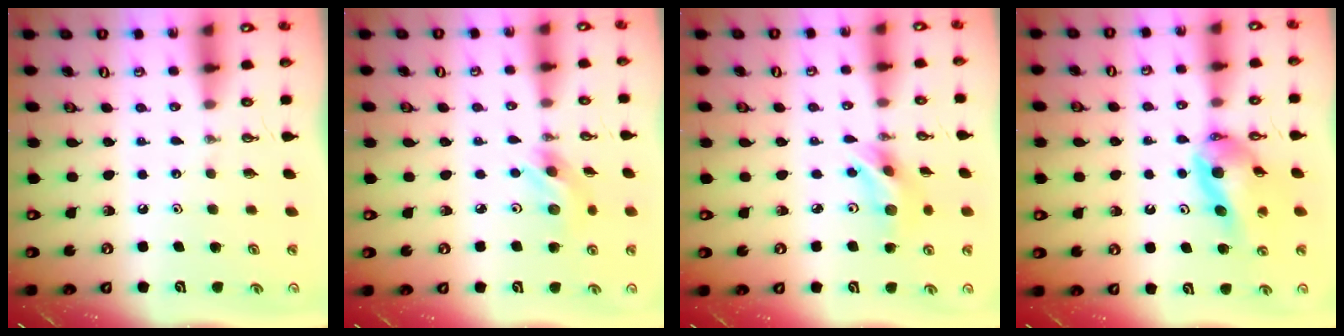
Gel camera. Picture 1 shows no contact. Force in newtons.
{"total": 6.7, "press": 6.7, "slide": 0.6}
{"total": 10.0, "press": 9.3, "slide": 3.9}
{"total": 11.6, "press": 11.5, "slide": 1.4}